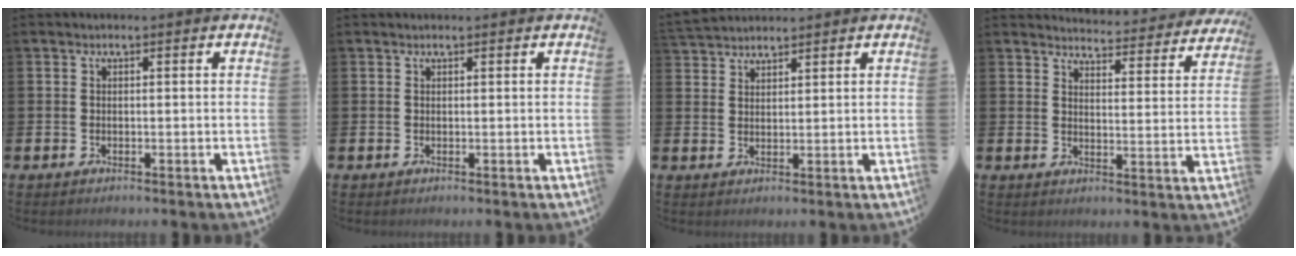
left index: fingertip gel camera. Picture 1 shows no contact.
{"total": 0.0}
{"total": 3.1, "force": [3.0, 0.5, -0.2], "torque": [-0.003, -0.010, 0.057]}
{"total": 4.0, "force": [4.0, 0.2, 0.3], "torque": [-0.009, -0.041, 0.064]}